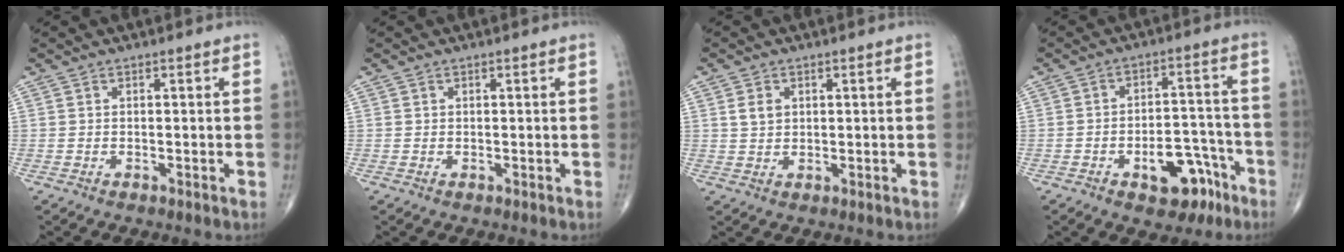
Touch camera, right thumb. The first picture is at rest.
{"total": 0.0}
{"total": 2.8, "force": [0.9, 2.1, 1.6], "torque": [-0.021, -0.003, 0.020]}
{"total": 10.8, "force": [-5.6, 6.0, 7.1], "torque": [-0.067, 0.053, -0.072]}